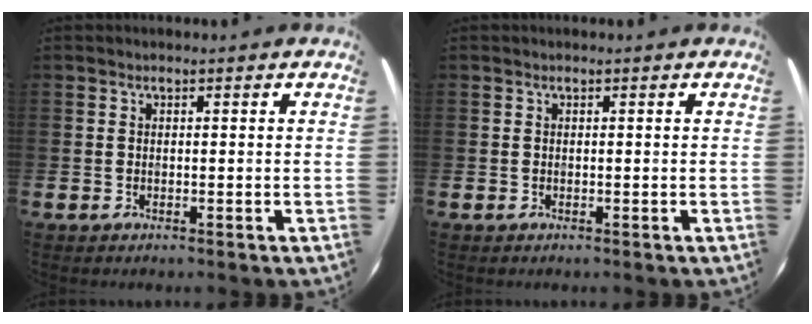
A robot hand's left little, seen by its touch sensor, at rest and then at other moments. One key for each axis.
{"total": 0.0}